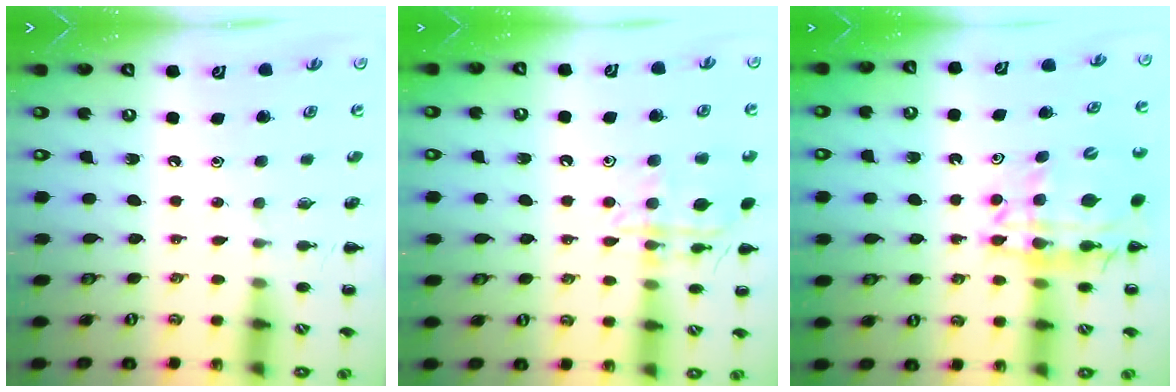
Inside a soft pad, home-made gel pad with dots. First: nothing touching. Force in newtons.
{"total": 13.3, "press": 13.2, "slide": 0.9}
{"total": 15.2, "press": 14.7, "slide": 3.9}